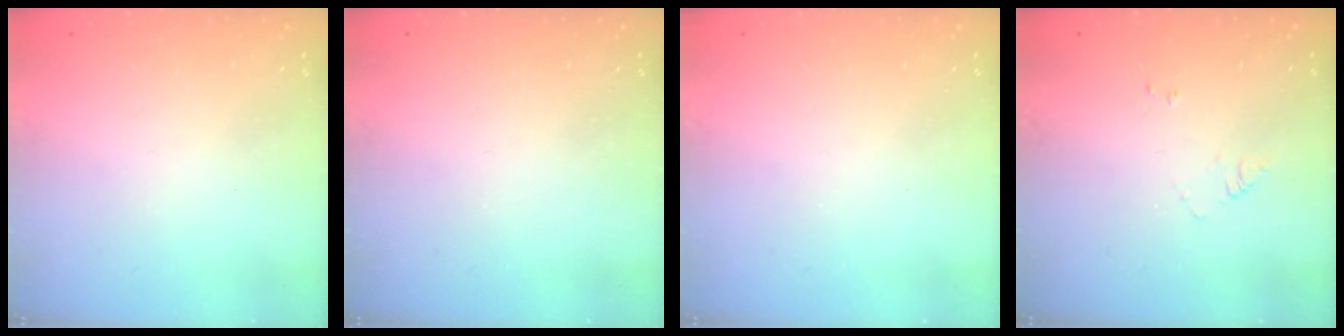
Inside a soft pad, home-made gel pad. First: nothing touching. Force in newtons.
{"total": 0.0}
{"total": 0.0}
{"total": 6.0, "press": 6.0, "slide": 0.7}